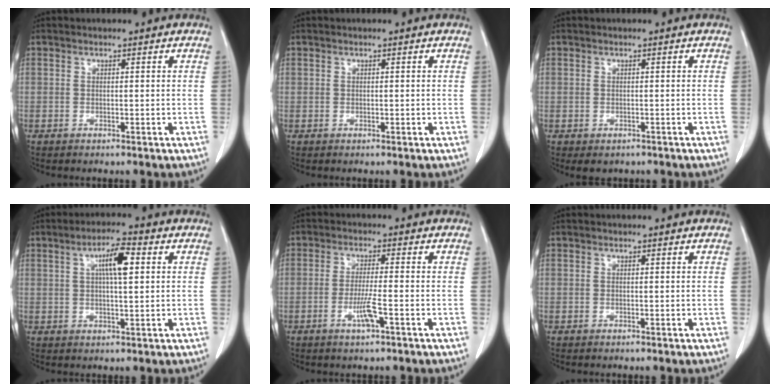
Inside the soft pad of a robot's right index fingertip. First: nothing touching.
{"total": 0.0}
{"total": 2.0, "force": [-1.2, 1.6, 0.6], "torque": [-0.005, 0.001, -0.009]}
{"total": 6.1, "force": [1.8, 1.0, 5.8], "torque": [-0.102, 0.010, 0.029]}
{"total": 4.1, "force": [-1.7, 0.0, 3.7], "torque": [-0.075, -0.006, -0.034]}
{"total": 0.0}